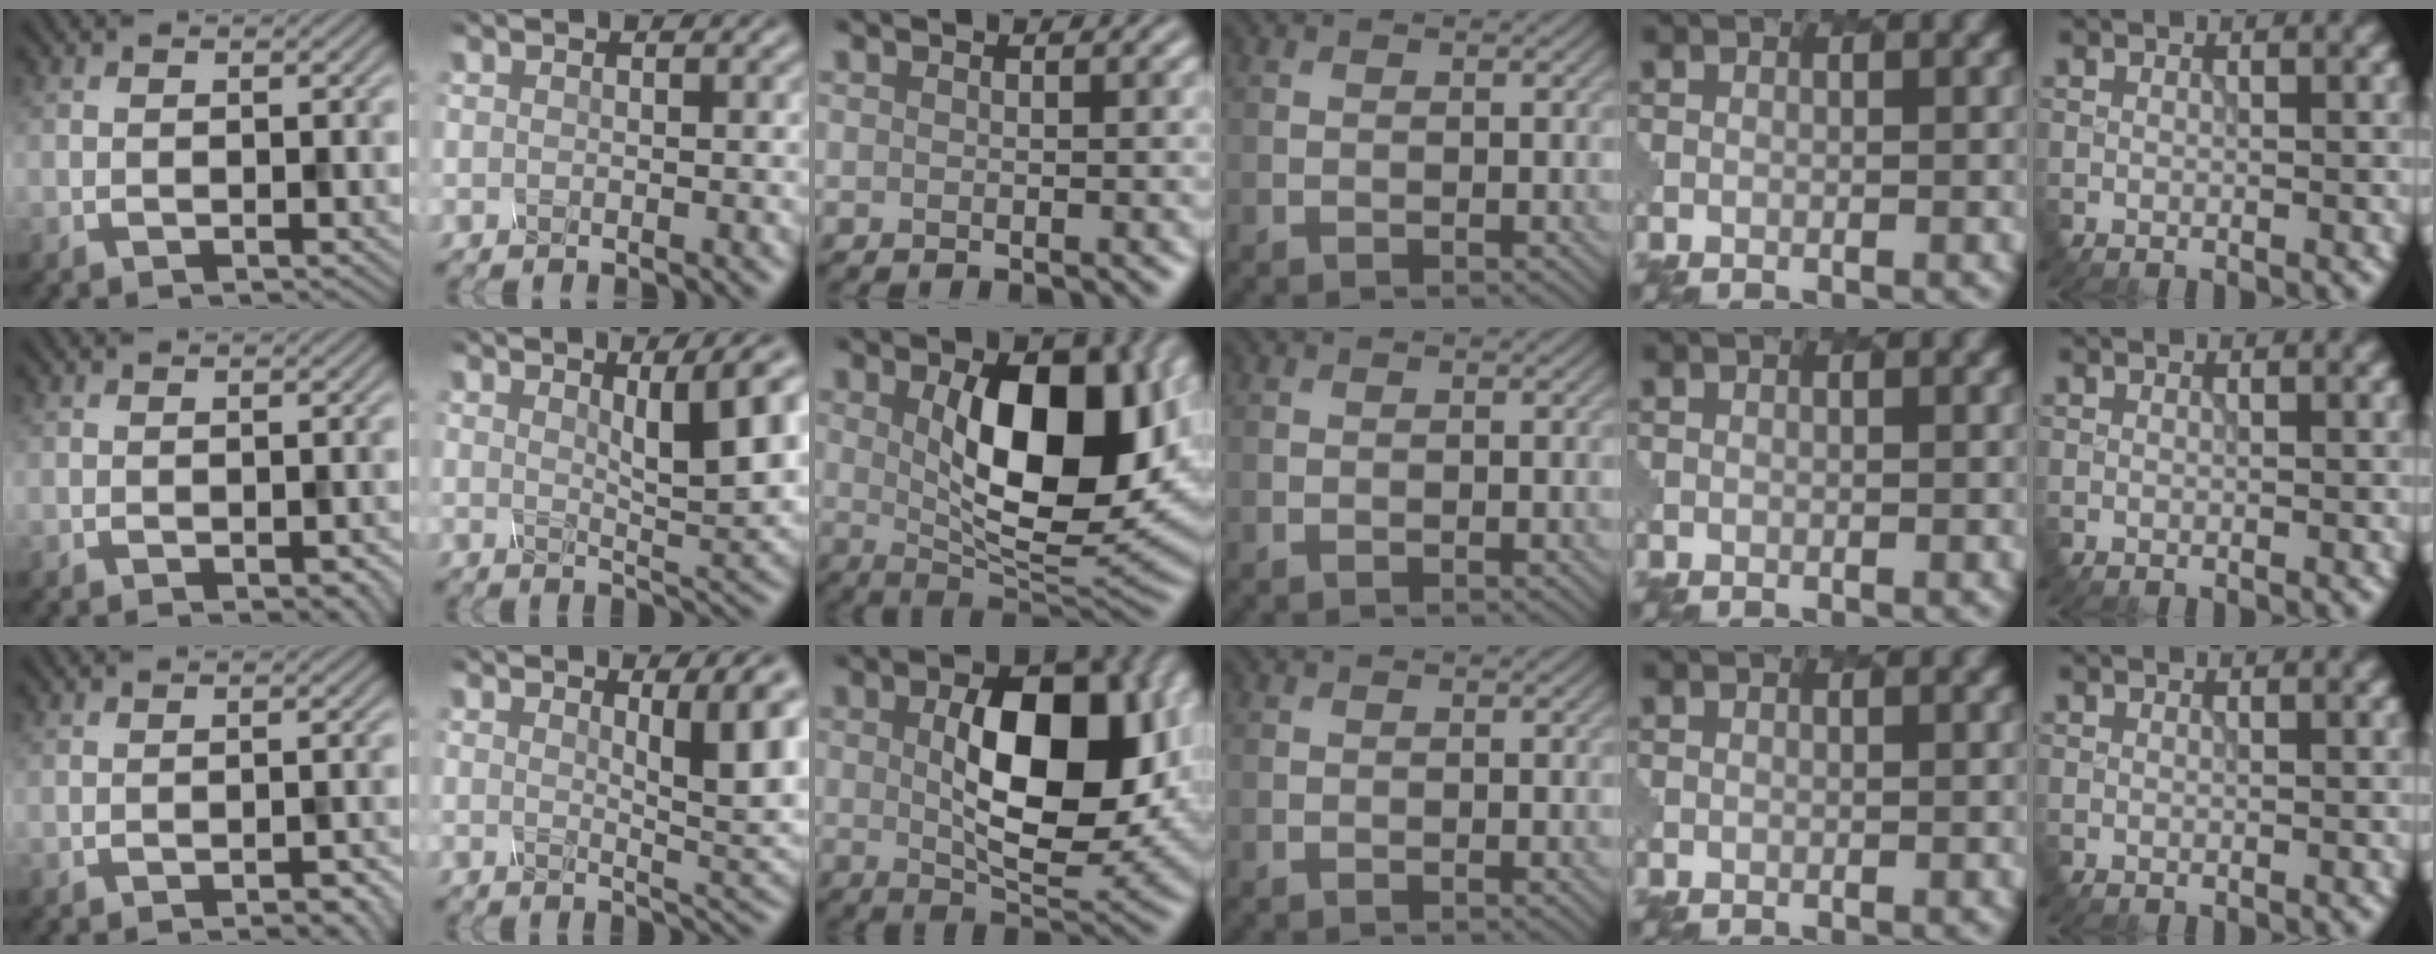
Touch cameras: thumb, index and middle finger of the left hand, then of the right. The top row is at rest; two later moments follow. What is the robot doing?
{"motion": "unscrew", "object": "spray bottle"}